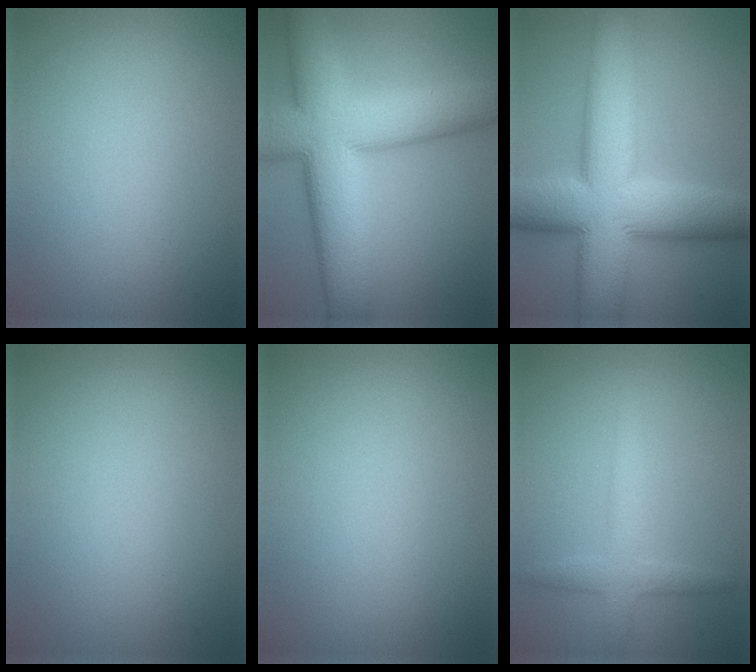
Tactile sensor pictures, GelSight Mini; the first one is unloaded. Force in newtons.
{"total": 12.7, "press": 12.7, "slide": 0.7}
{"total": 13.7, "press": 13.7, "slide": 0.5}
{"total": 0.0}
{"total": 0.0}
{"total": 3.1, "press": 3.1, "slide": 0.1}